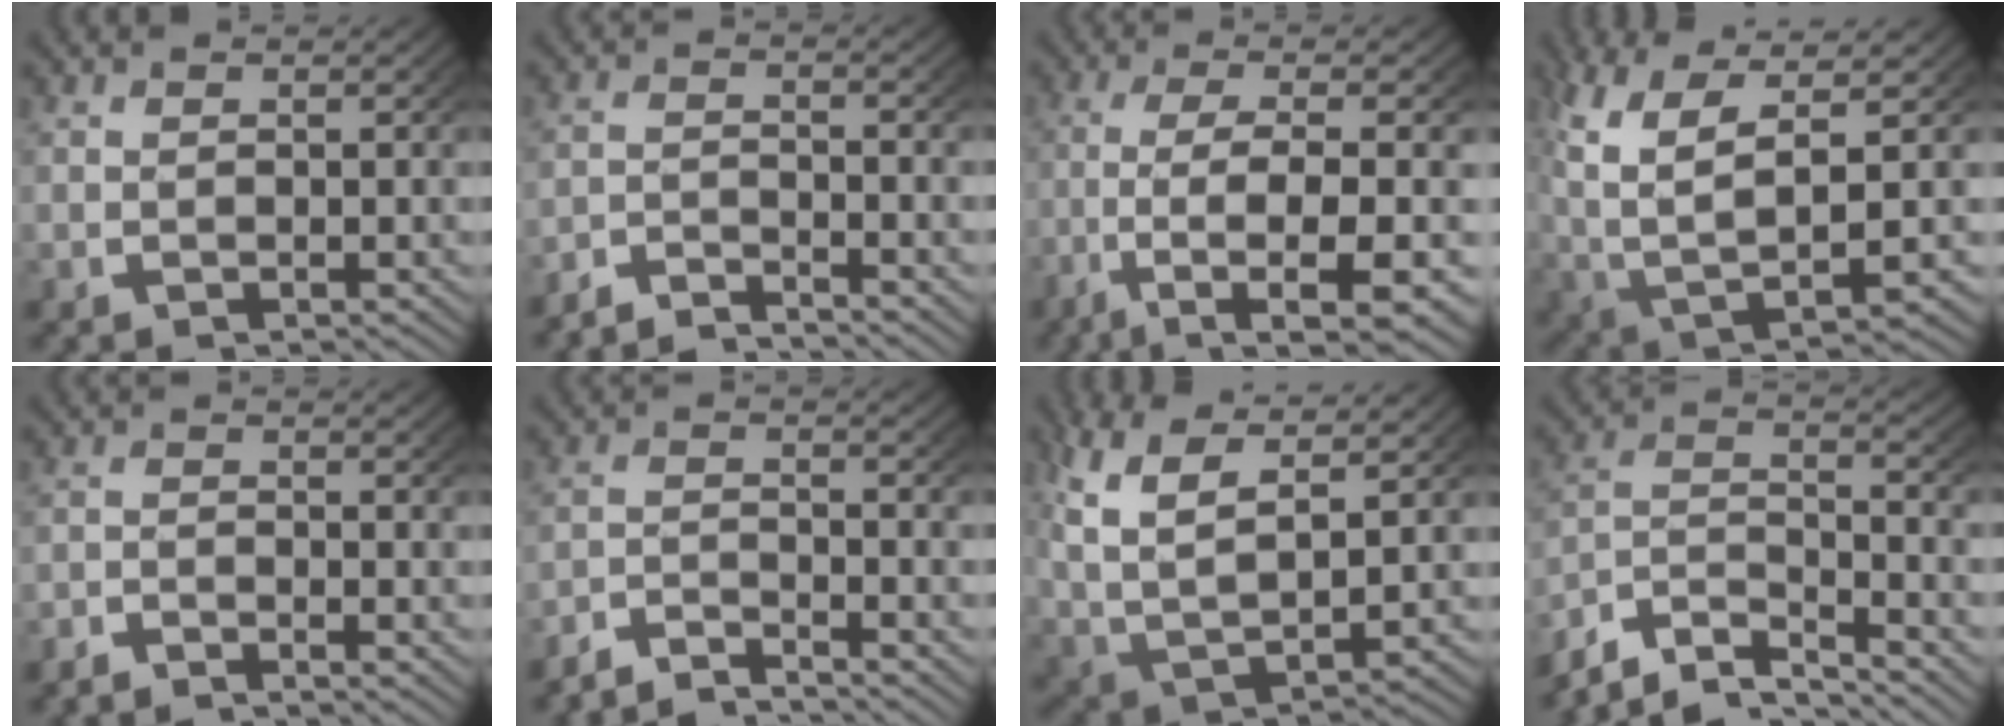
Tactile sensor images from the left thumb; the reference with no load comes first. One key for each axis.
{"total": 3.1, "fx": -3.0, "fy": 0.5, "fz": 0.6, "tx": -0.009, "ty": -0.004, "tz": -0.063}
{"total": 10.3, "fx": -3.1, "fy": 4.2, "fz": 8.9, "tx": -0.184, "ty": -0.036, "tz": -0.024}
{"total": 12.9, "fx": 1.4, "fy": 8.4, "fz": 9.7, "tx": -0.225, "ty": -0.041, "tz": 0.042}
{"total": 1.8, "fx": -1.8, "fy": 0.5, "fz": 0.2, "tx": 0.005, "ty": -0.003, "tz": -0.041}
{"total": 3.6, "fx": -3.3, "fy": 0.8, "fz": 1.0, "tx": -0.018, "ty": -0.004, "tz": -0.068}
{"total": 11.6, "fx": 2.8, "fy": 8.0, "fz": 8.0, "tx": -0.200, "ty": -0.032, "tz": 0.056}
{"total": 9.7, "fx": -4.7, "fy": 6.2, "fz": 5.8, "tx": -0.128, "ty": -0.033, "tz": -0.076}